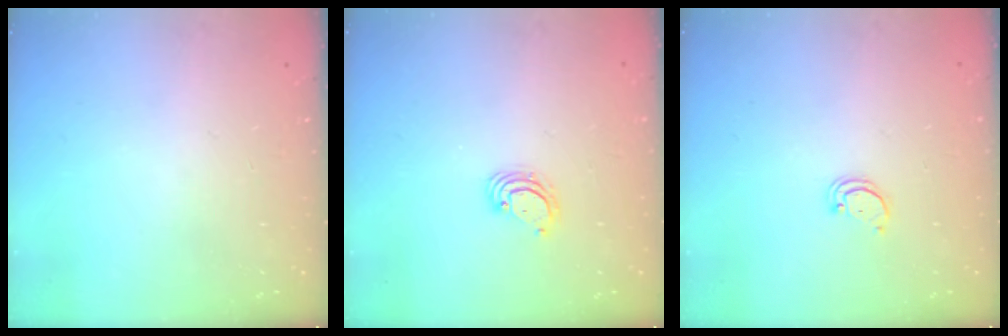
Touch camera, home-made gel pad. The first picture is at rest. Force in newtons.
{"total": 3.4, "press": 3.4, "slide": 0.2}
{"total": 1.6, "press": 1.6, "slide": 0.1}